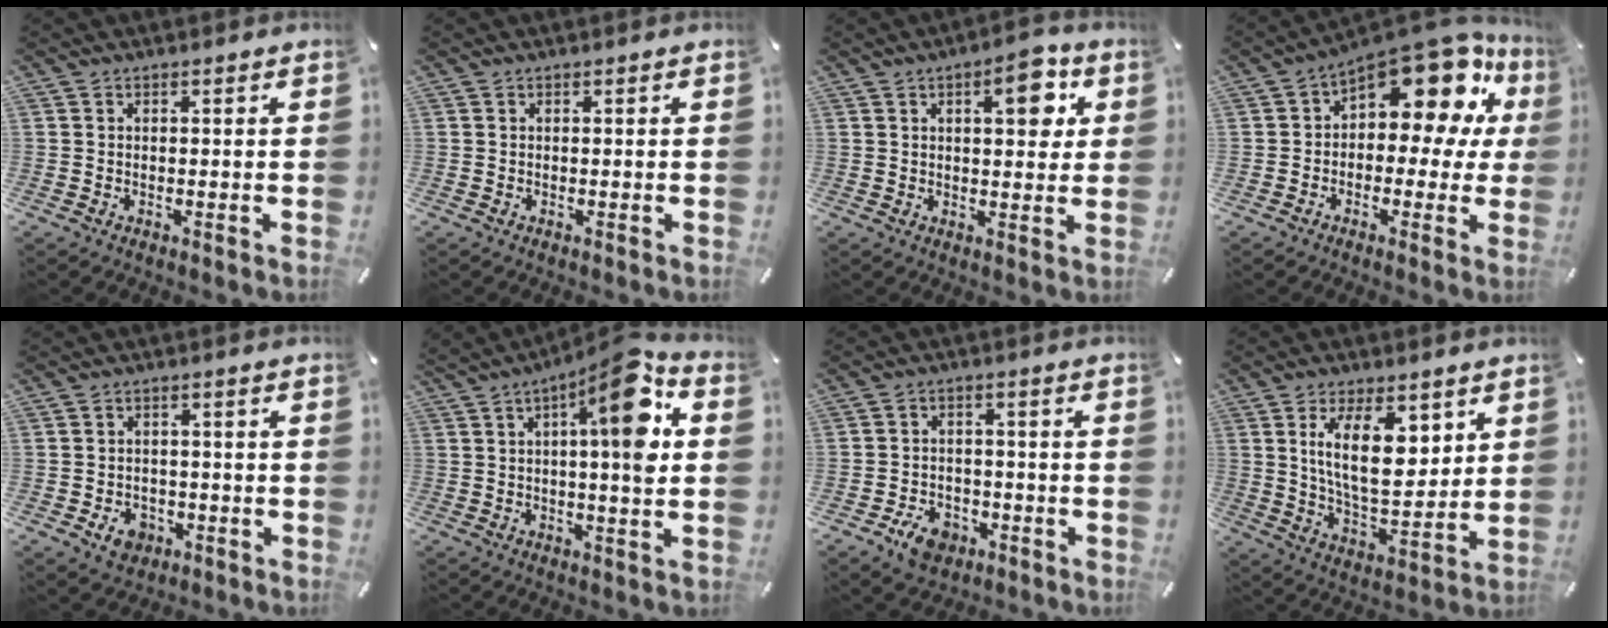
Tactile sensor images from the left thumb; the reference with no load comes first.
{"total": 0.0}
{"total": 8.5, "force": [3.1, 3.6, 7.1], "torque": [-0.083, -0.012, 0.043]}
{"total": 16.4, "force": [9.3, 8.1, 10.8], "torque": [-0.157, -0.073, 0.156]}
{"total": 5.2, "force": [-2.1, 4.2, 2.4], "torque": [-0.043, 0.004, -0.038]}
{"total": 15.3, "force": [4.4, 3.6, 14.2], "torque": [-0.207, -0.021, 0.059]}
{"total": 6.4, "force": [-3.7, 4.6, 2.7], "torque": [-0.050, 0.022, -0.066]}
{"total": 14.7, "force": [5.5, 7.2, 11.5], "torque": [-0.204, -0.011, 0.094]}